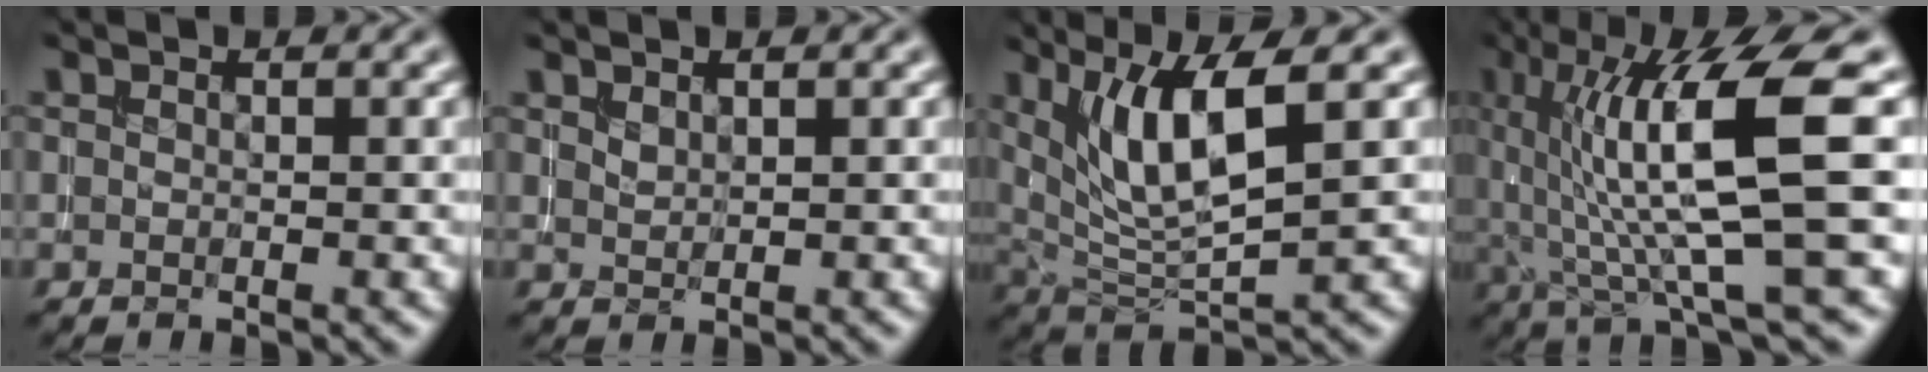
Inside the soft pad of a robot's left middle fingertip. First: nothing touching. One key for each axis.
{"total": 0.9, "fx": 0.7, "fy": 0.3, "fz": 0.5, "tx": -0.014, "ty": 0.001, "tz": 0.018}
{"total": 7.5, "fx": 2.7, "fy": 1.9, "fz": 6.7, "tx": -0.124, "ty": -0.010, "tz": 0.055}
{"total": 11.4, "fx": 1.6, "fy": 2.2, "fz": 11.1, "tx": -0.177, "ty": 0.000, "tz": 0.033}